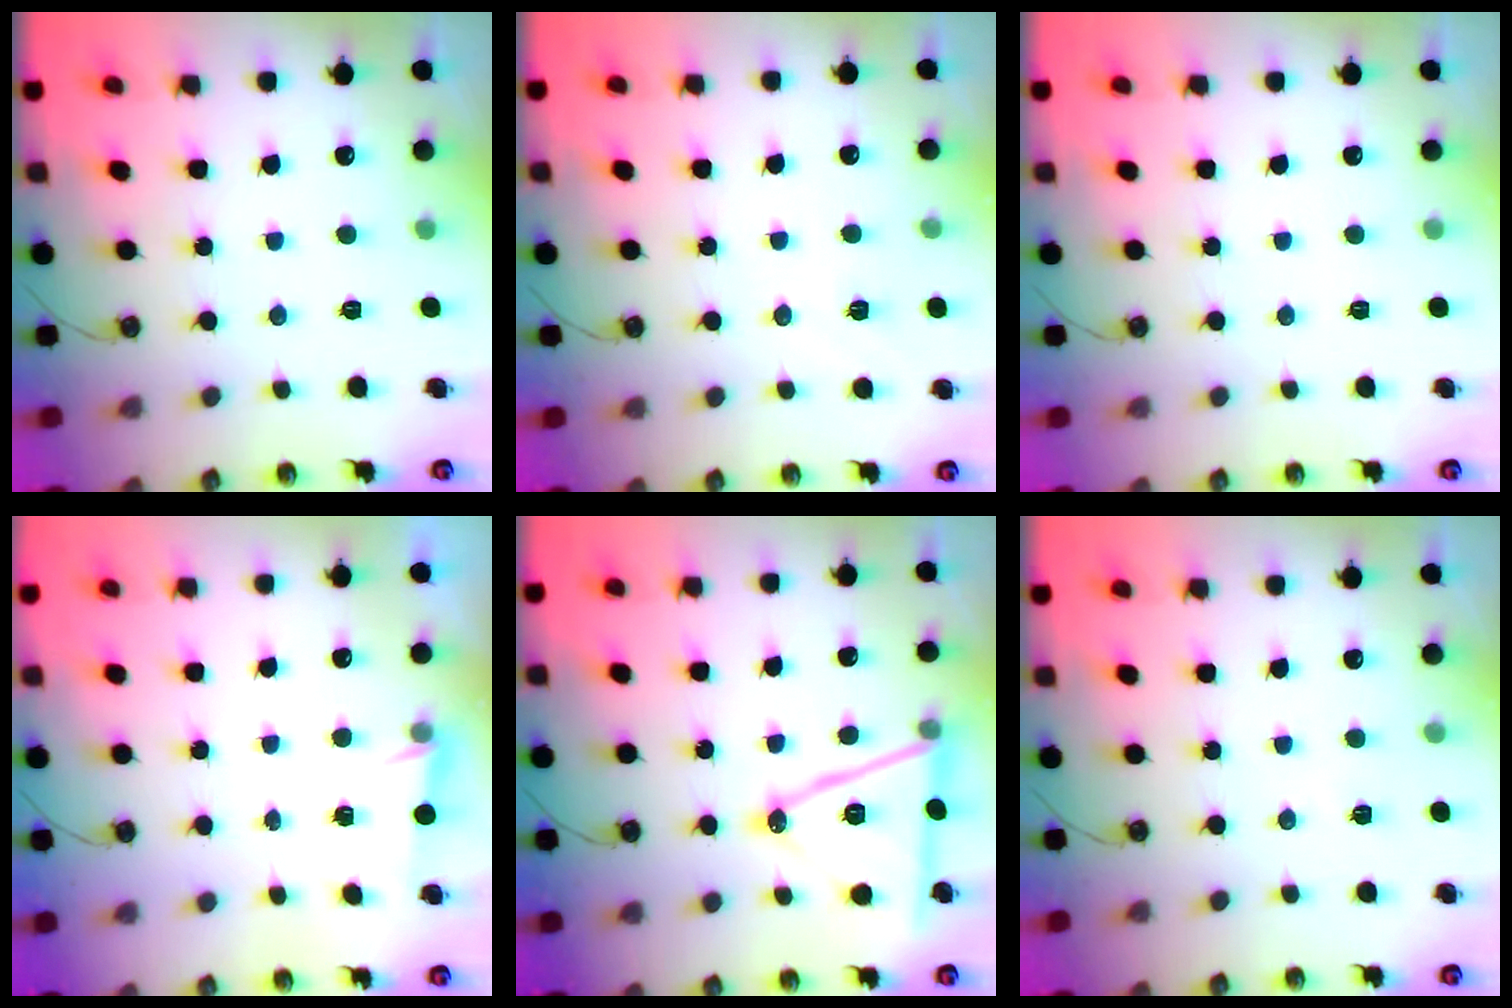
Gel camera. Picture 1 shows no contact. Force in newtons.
{"total": 7.3, "press": 5.7, "slide": 4.5}
{"total": 0.0}
{"total": 2.8, "press": 2.6, "slide": 1.0}
{"total": 15.5, "press": 15.0, "slide": 3.8}
{"total": 3.0, "press": 2.2, "slide": 2.1}